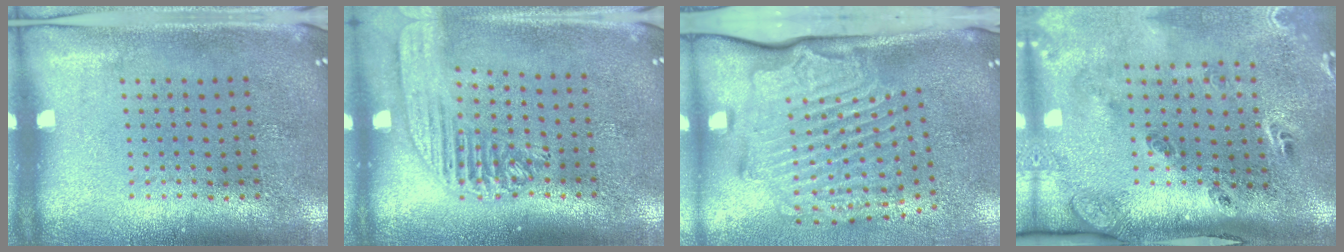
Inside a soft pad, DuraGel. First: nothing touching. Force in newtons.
{"total": 1.9, "press": 1.7, "slide": 0.9}
{"total": 3.3, "press": 2.3, "slide": 2.3}
{"total": 3.0, "press": 1.9, "slide": 2.4}